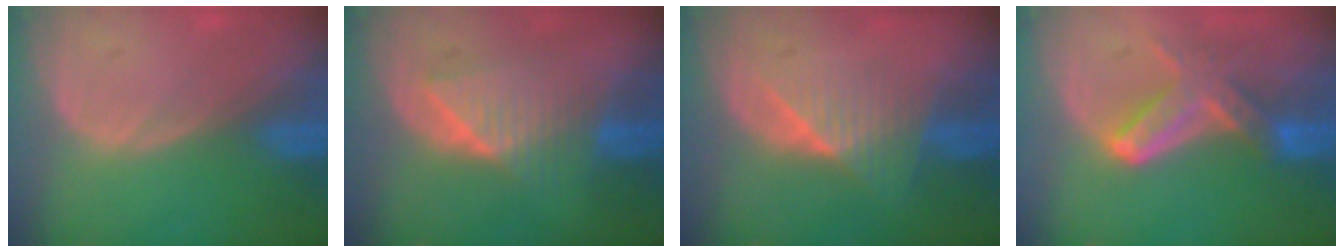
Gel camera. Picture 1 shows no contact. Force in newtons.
{"total": 6.5, "press": 6.4, "slide": 0.9}
{"total": 6.3, "press": 5.5, "slide": 3.0}
{"total": 6.4, "press": 6.4, "slide": 0.6}